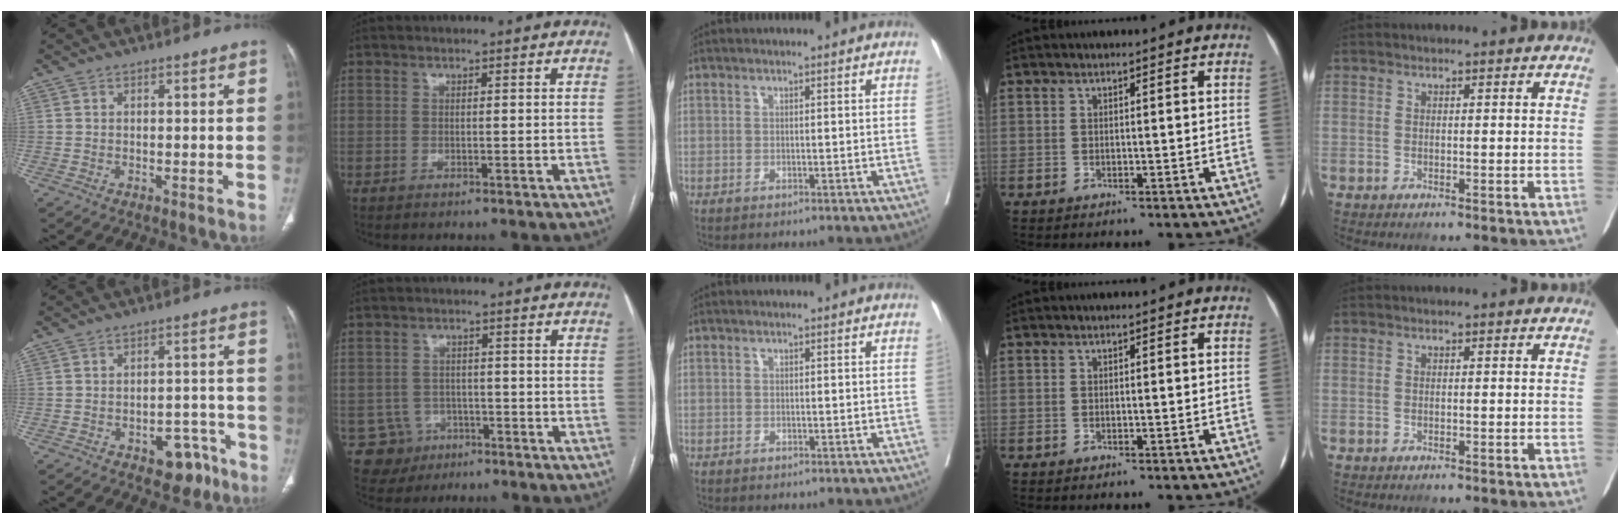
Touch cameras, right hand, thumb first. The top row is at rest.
{"thumb": {"total": 7.4, "force": [-4.5, 4.6, 3.7], "torque": [-0.020, 0.043, -0.055]}, "index": {"total": 5.4, "force": [-2.2, 4.9, -0.1], "torque": [0.007, 0.012, -0.030]}}